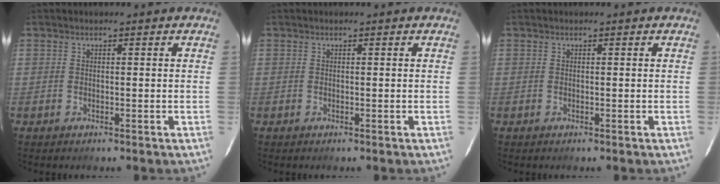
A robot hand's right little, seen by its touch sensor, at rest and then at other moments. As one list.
[{"total": 0.0}, {"total": 0.0}]